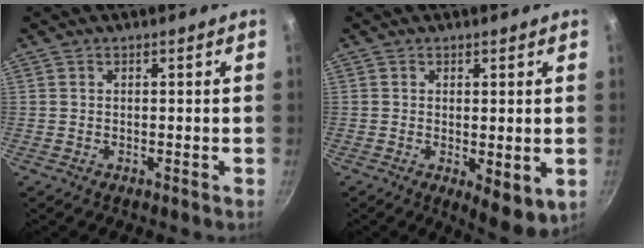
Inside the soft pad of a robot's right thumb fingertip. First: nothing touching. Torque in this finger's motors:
{"motor_torque": [-0.27, 0.17, -0.17, -0.15, 0.04]}